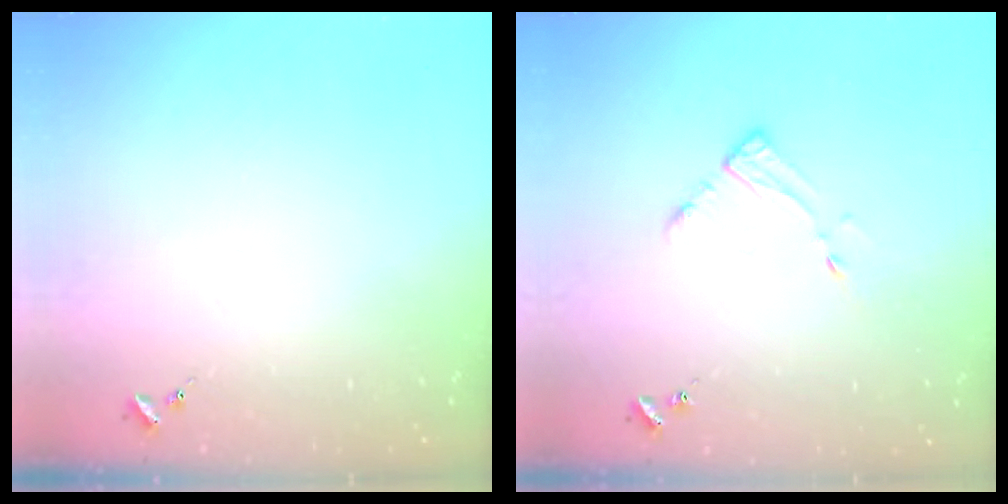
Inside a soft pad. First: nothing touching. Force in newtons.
{"total": 4.2, "press": 4.2, "slide": 0.5}